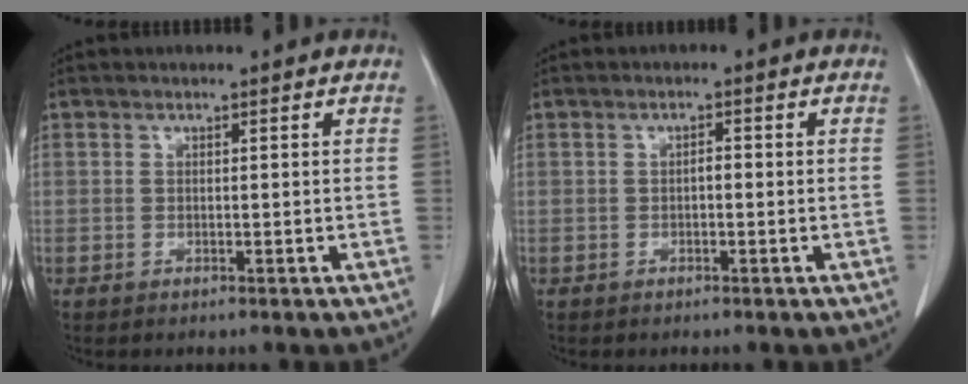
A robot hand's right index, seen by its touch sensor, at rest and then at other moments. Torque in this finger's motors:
{"motor_torque": [0.26, -0.11, 0.07, 0.03]}